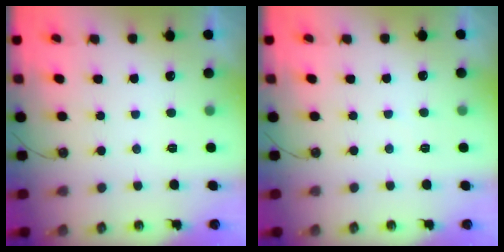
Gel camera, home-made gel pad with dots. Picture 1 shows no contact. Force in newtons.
{"total": 1.9, "press": 1.9, "slide": 0.3}